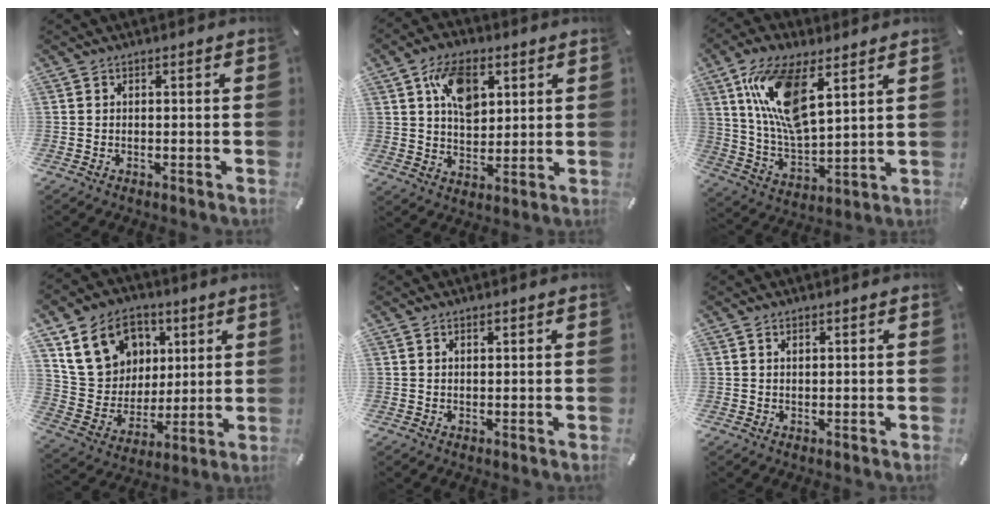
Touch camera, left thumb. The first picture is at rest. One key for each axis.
{"total": 11.0, "fx": 4.4, "fy": 7.3, "fz": 7.0, "tx": -0.109, "ty": 0.000, "tz": 0.080}
{"total": 16.1, "fx": 8.3, "fy": 7.0, "fz": 11.9, "tx": -0.261, "ty": -0.026, "tz": 0.147}
{"total": 17.6, "fx": 7.4, "fy": 14.4, "fz": 7.0, "tx": -0.125, "ty": -0.016, "tz": 0.151}
{"total": 0.7, "fx": 0.5, "fy": 0.4, "fz": 0.4, "tx": -0.007, "ty": 0.000, "tz": 0.009}
{"total": 0.9, "fx": 0.5, "fy": 0.4, "fz": 0.6, "tx": -0.011, "ty": 0.000, "tz": 0.010}